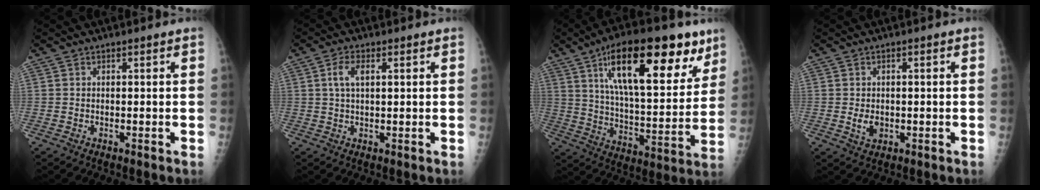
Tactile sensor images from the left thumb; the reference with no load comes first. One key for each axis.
{"total": 4.1, "fx": 1.3, "fy": 1.9, "fz": 3.4, "tx": -0.070, "ty": 0.007, "tz": 0.025}
{"total": 25.5, "fx": 13.5, "fy": 9.8, "fz": 19.3, "tx": -0.255, "ty": -0.037, "tz": 0.217}
{"total": 2.9, "fx": -0.4, "fy": 2.2, "fz": 1.8, "tx": -0.024, "ty": -0.002, "tz": -0.002}